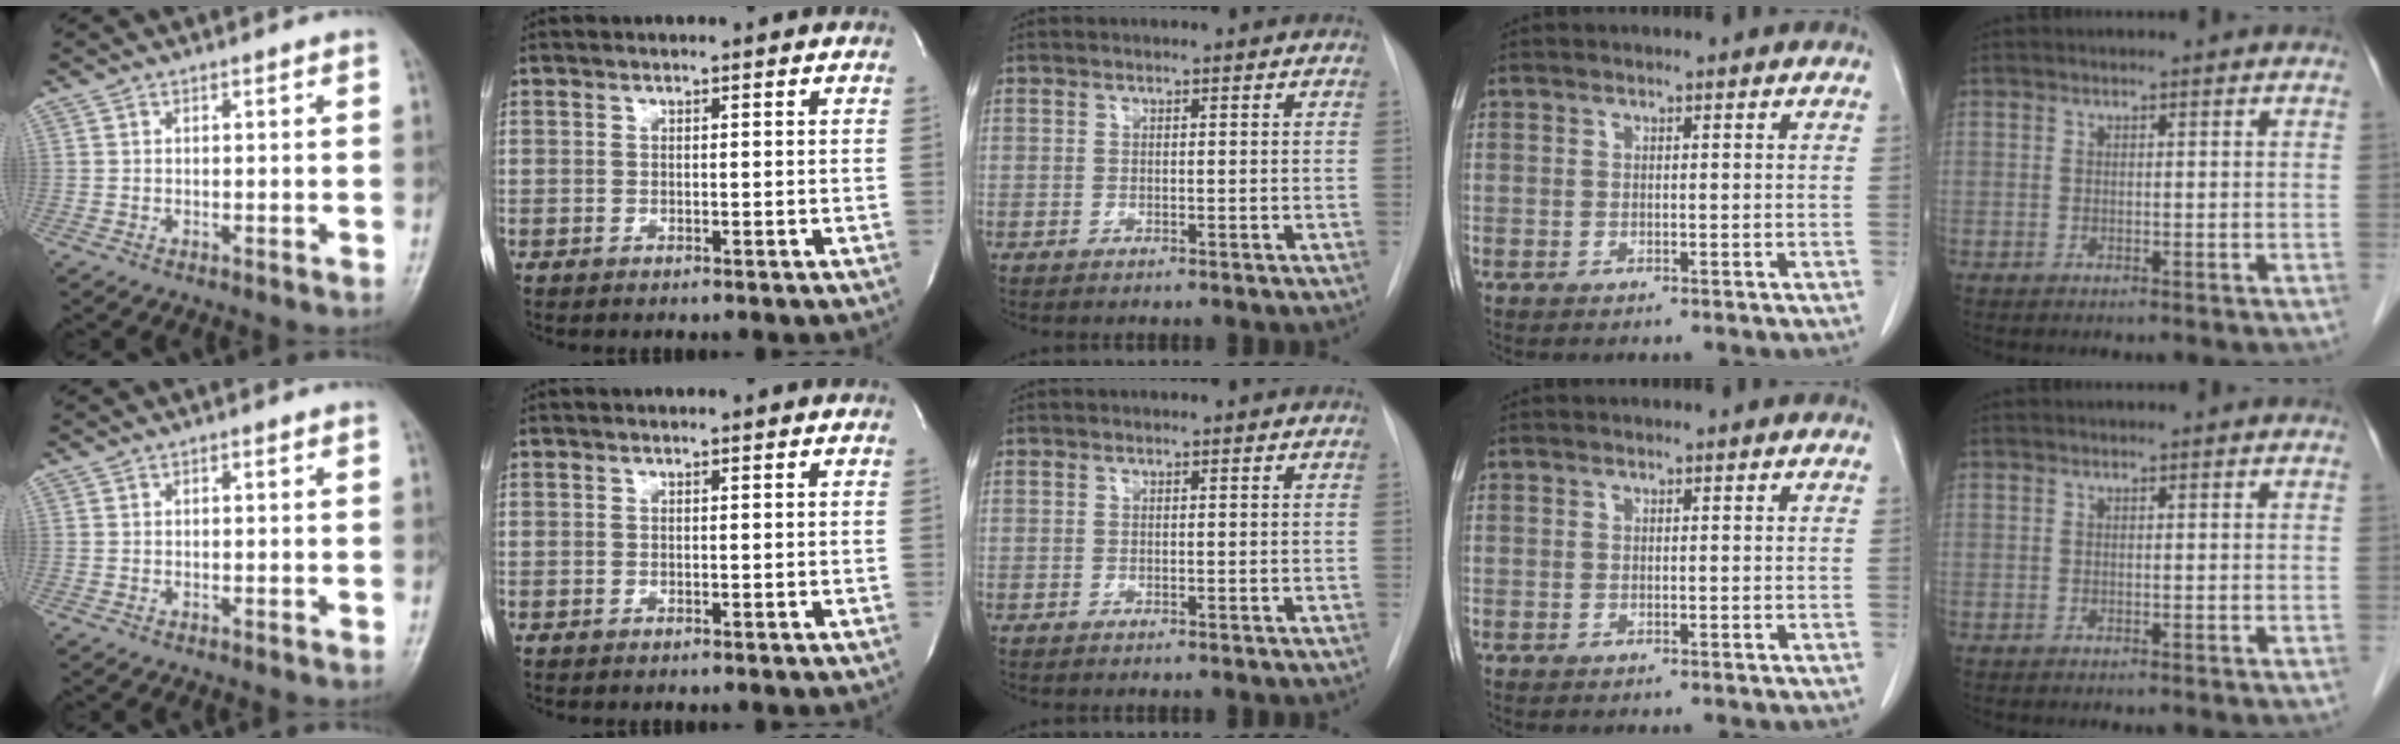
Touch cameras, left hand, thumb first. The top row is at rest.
{}